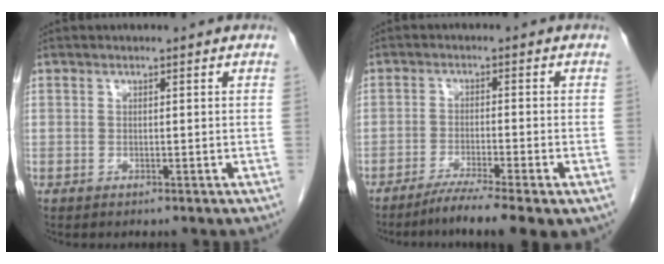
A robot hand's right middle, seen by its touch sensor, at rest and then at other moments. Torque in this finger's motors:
{"motor_torque": [1.25, -0.89, 0.24, 0.08]}